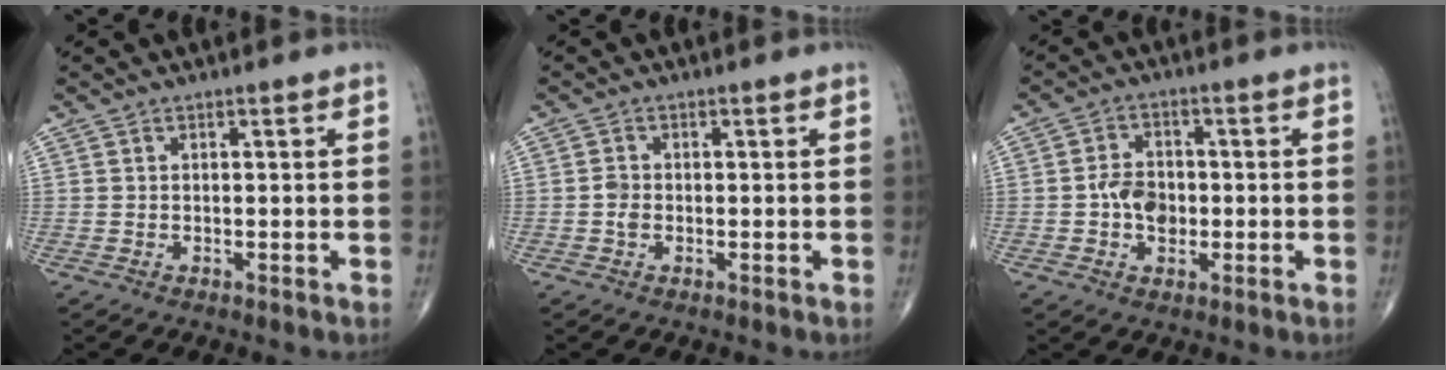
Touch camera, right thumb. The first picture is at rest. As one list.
[{"total": 1.6, "force": [-0.4, 1.2, 1.0], "torque": [-0.013, 0.002, -0.011]}, {"total": 6.0, "force": [-0.9, 4.4, 4.0], "torque": [-0.049, 0.012, -0.018]}]